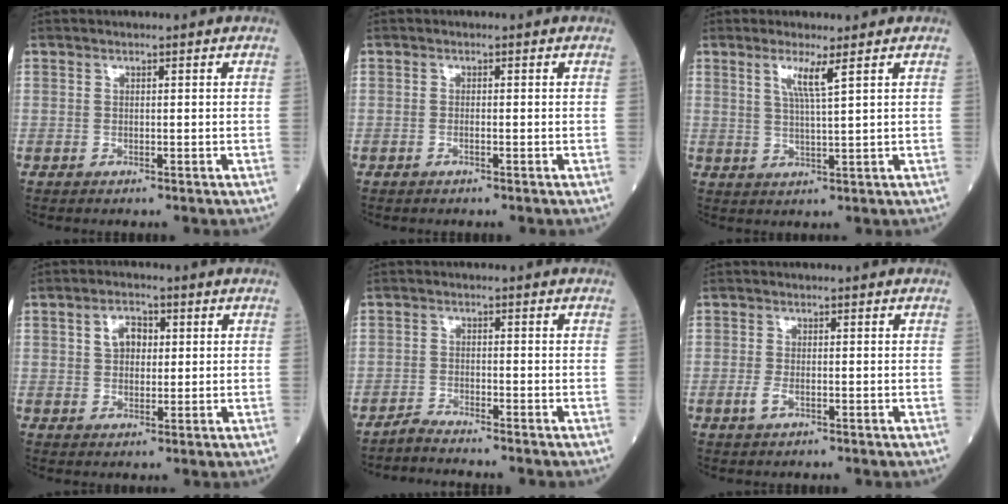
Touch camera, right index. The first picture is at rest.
{"total": 0.6, "force": [-0.3, 0.0, 0.6], "torque": [-0.013, 0.000, -0.004]}
{"total": 3.8, "force": [1.9, -0.6, 3.3], "torque": [-0.065, -0.006, 0.038]}
{"total": 4.2, "force": [1.1, 2.8, 2.8], "torque": [-0.047, 0.010, 0.019]}
{"total": 2.6, "force": [-2.5, -0.6, 0.1], "torque": [-0.008, -0.012, -0.049]}
{"total": 1.8, "force": [-0.6, 0.7, 1.6], "torque": [-0.034, -0.001, -0.011]}